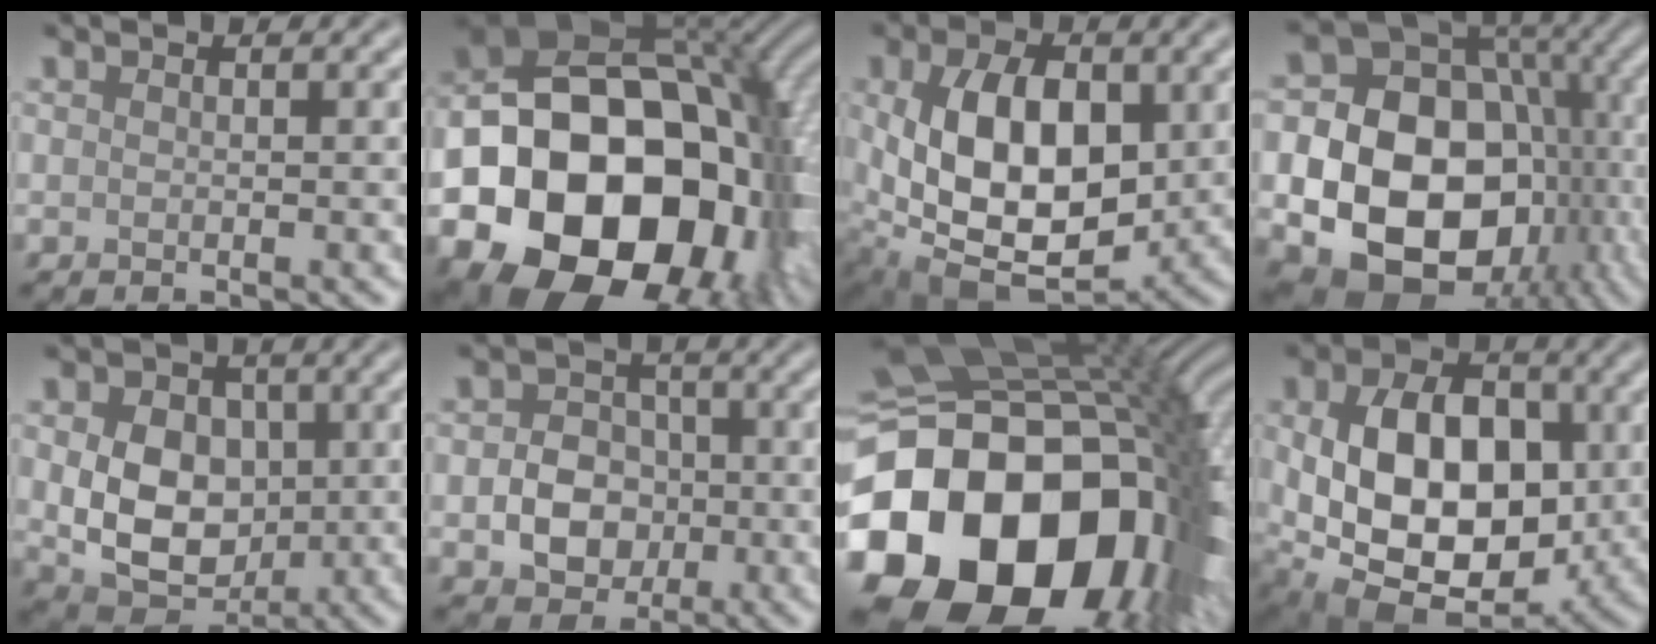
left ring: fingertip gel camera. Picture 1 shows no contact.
{"total": 25.6, "force": [-7.6, 20.2, 13.7], "torque": [-0.231, -0.044, -0.162]}
{"total": 11.8, "force": [0.8, 7.5, 9.1], "torque": [-0.174, -0.009, 0.020]}
{"total": 18.4, "force": [-3.1, 15.1, 10.0], "torque": [-0.156, -0.023, -0.061]}
{"total": 8.5, "force": [0.4, 6.5, 5.6], "torque": [-0.094, -0.015, 0.008]}
{"total": 4.8, "force": [-1.0, 3.9, 2.5], "torque": [-0.034, -0.001, -0.019]}
{"total": 23.1, "force": [-6.3, 16.8, 14.5], "torque": [-0.302, -0.048, -0.088]}
{"total": 12.8, "force": [-0.1, 8.6, 9.5], "torque": [-0.172, -0.009, 0.002]}